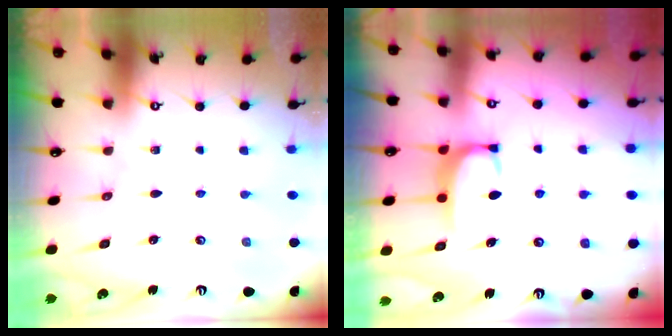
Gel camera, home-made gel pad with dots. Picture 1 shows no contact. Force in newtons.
{"total": 1.8, "press": 1.7, "slide": 0.4}